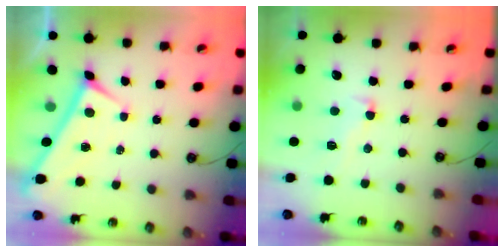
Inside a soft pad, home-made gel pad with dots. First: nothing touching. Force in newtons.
{"total": 2.5, "press": 2.0, "slide": 1.4}